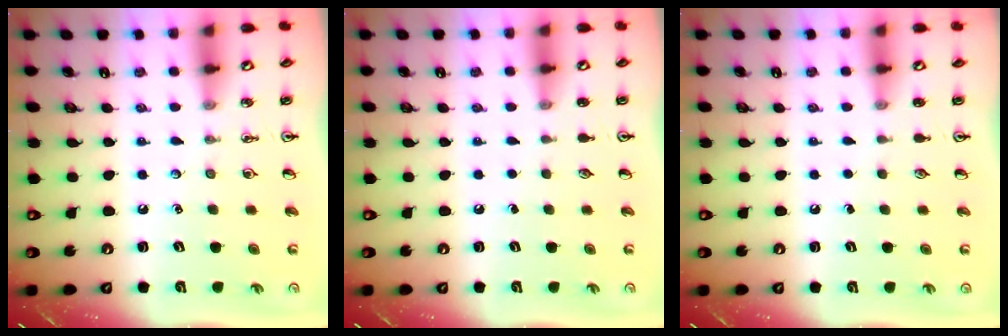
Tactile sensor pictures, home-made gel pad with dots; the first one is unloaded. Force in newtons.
{"total": 0.0}
{"total": 0.0}